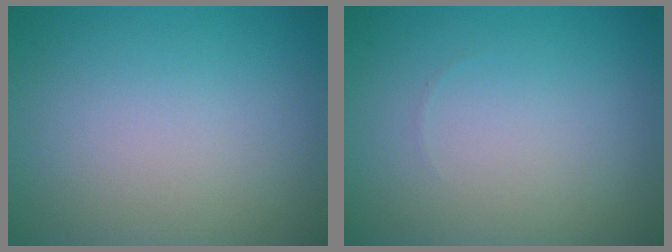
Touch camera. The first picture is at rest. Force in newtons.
{"total": 0.0}